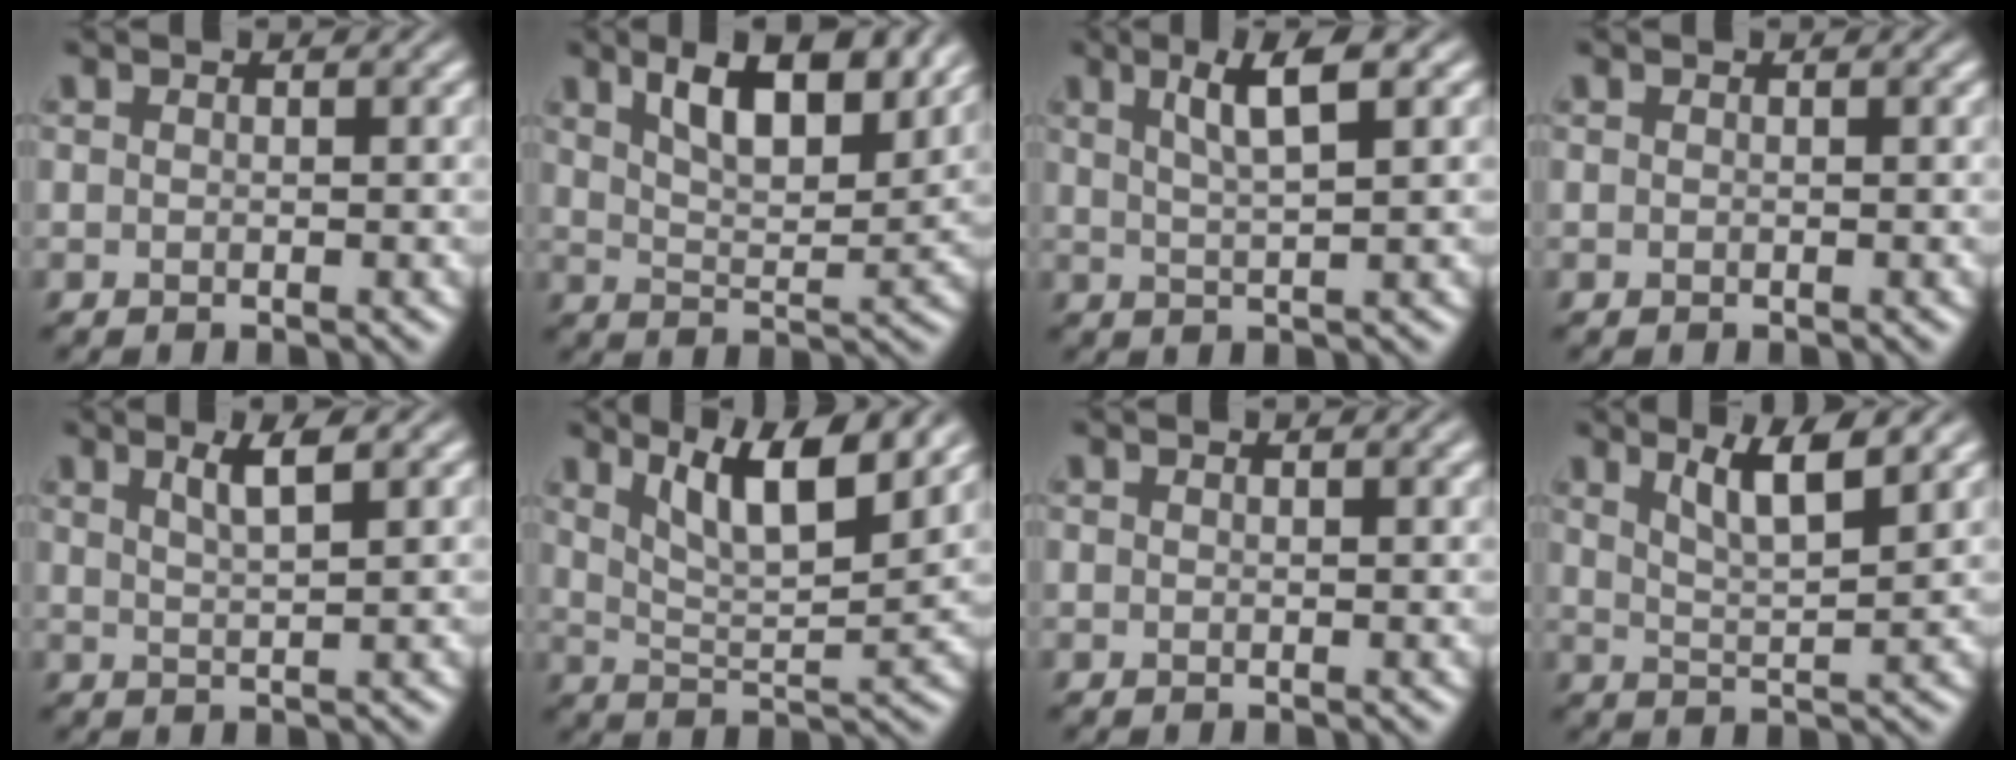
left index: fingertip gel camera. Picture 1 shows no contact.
{"total": 7.7, "force": [4.6, 2.8, 5.5], "torque": [-0.090, 0.006, 0.075]}
{"total": 4.2, "force": [1.9, 0.8, 3.7], "torque": [-0.058, 0.004, 0.033]}
{"total": 0.0}
{"total": 2.8, "force": [1.5, 0.6, 2.3], "torque": [-0.029, 0.004, 0.024]}
{"total": 7.5, "force": [4.6, 2.0, 5.6], "torque": [-0.088, 0.004, 0.077]}
{"total": 0.9, "force": [0.6, 0.2, 0.6], "torque": [-0.004, 0.005, 0.008]}
{"total": 4.5, "force": [2.8, 0.9, 3.5], "torque": [-0.052, 0.002, 0.046]}